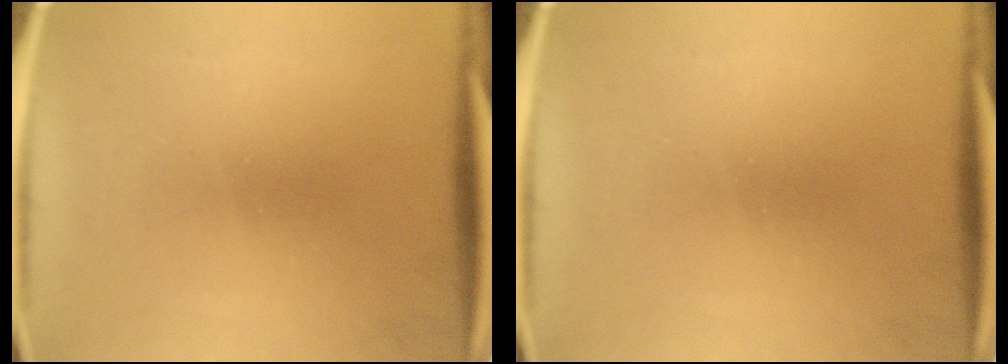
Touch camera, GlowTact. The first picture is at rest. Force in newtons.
{"total": 0.0}